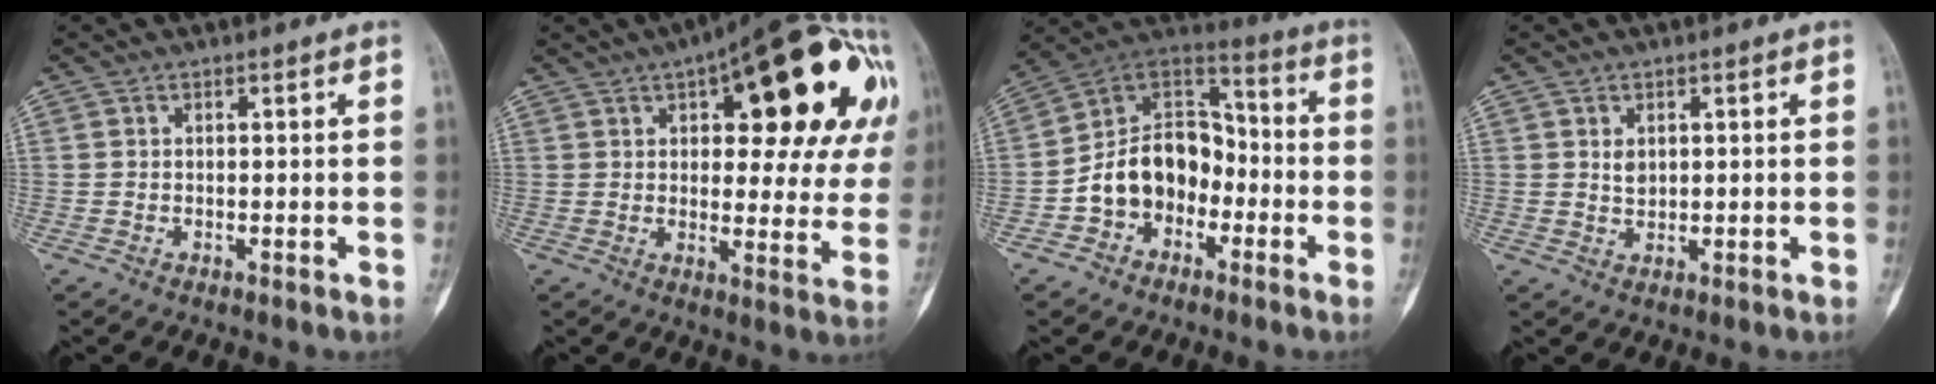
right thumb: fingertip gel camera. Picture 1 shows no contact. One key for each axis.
{"total": 28.3, "fx": 10.8, "fy": 11.3, "fz": 23.6, "tx": -0.273, "ty": 0.016, "tz": 0.142}
{"total": 14.4, "fx": -4.2, "fy": 10.9, "fz": 8.4, "tx": -0.104, "ty": 0.063, "tz": -0.085}
{"total": 2.2, "fx": 0.7, "fy": 1.7, "fz": 1.3, "tx": -0.008, "ty": -0.005, "tz": 0.015}